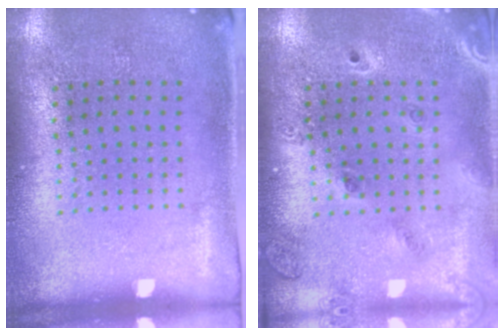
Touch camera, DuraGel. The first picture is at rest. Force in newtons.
{"total": 1.5, "press": 1.4, "slide": 0.6}